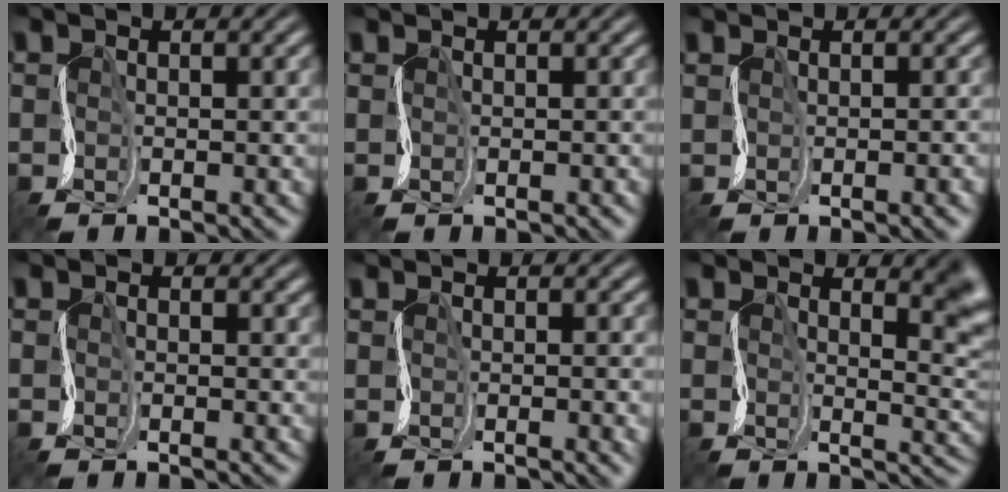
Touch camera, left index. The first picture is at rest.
{"total": 0.8, "force": [0.3, -0.2, -0.7], "torque": [0.010, -0.001, 0.008]}
{"total": 2.2, "force": [0.2, 1.2, 1.8], "torque": [0.001, 0.011, 0.008]}
{"total": 0.7, "force": [0.3, 0.6, 0.2], "torque": [0.006, 0.001, 0.001]}
{"total": 1.4, "force": [0.4, 0.7, 1.2], "torque": [0.001, 0.003, 0.009]}
{"total": 4.5, "force": [1.8, 1.8, 3.6], "torque": [-0.036, -0.003, 0.030]}